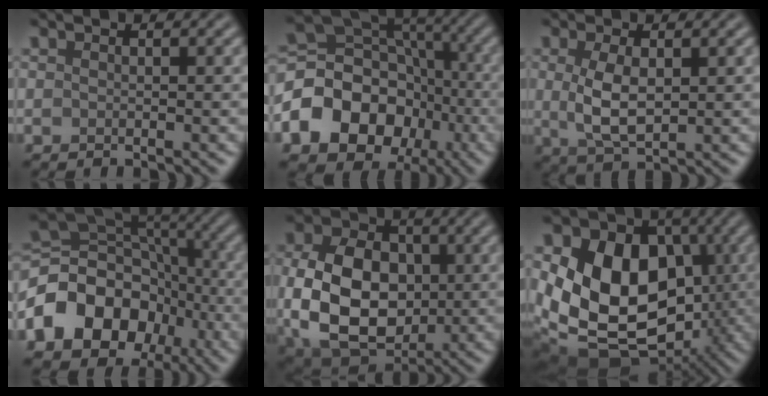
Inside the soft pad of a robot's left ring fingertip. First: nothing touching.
{"total": 13.1, "force": [-4.2, 10.6, 6.6], "torque": [-0.122, -0.001, -0.093]}
{"total": 3.9, "force": [0.4, 1.8, 3.5], "torque": [-0.078, -0.002, 0.011]}
{"total": 11.7, "force": [-4.4, 9.1, 5.9], "torque": [-0.113, 0.008, -0.090]}
{"total": 11.6, "force": [-0.6, 8.3, 8.0], "torque": [-0.167, -0.013, -0.010]}
{"total": 16.0, "force": [-1.2, 12.1, 10.5], "torque": [-0.160, 0.000, -0.034]}